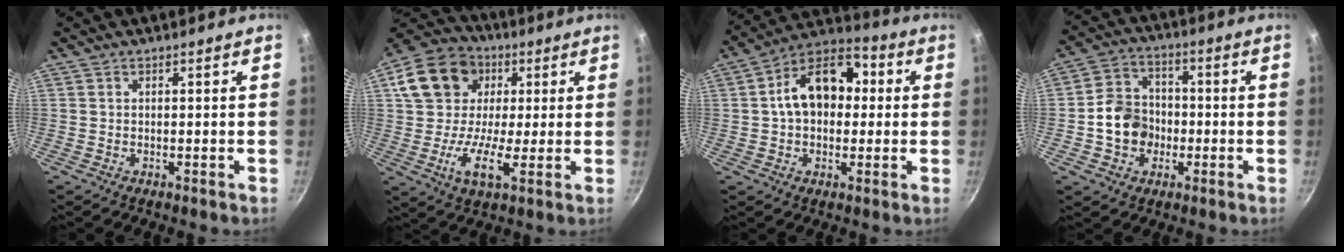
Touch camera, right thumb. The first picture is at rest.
{"total": 16.1, "force": [2.4, 12.2, 10.1], "torque": [-0.157, 0.025, 0.024]}
{"total": 15.0, "force": [1.7, 10.3, 10.8], "torque": [-0.130, 0.033, 0.006]}
{"total": 9.9, "force": [-1.8, 8.5, 4.9], "torque": [-0.057, 0.029, -0.041]}